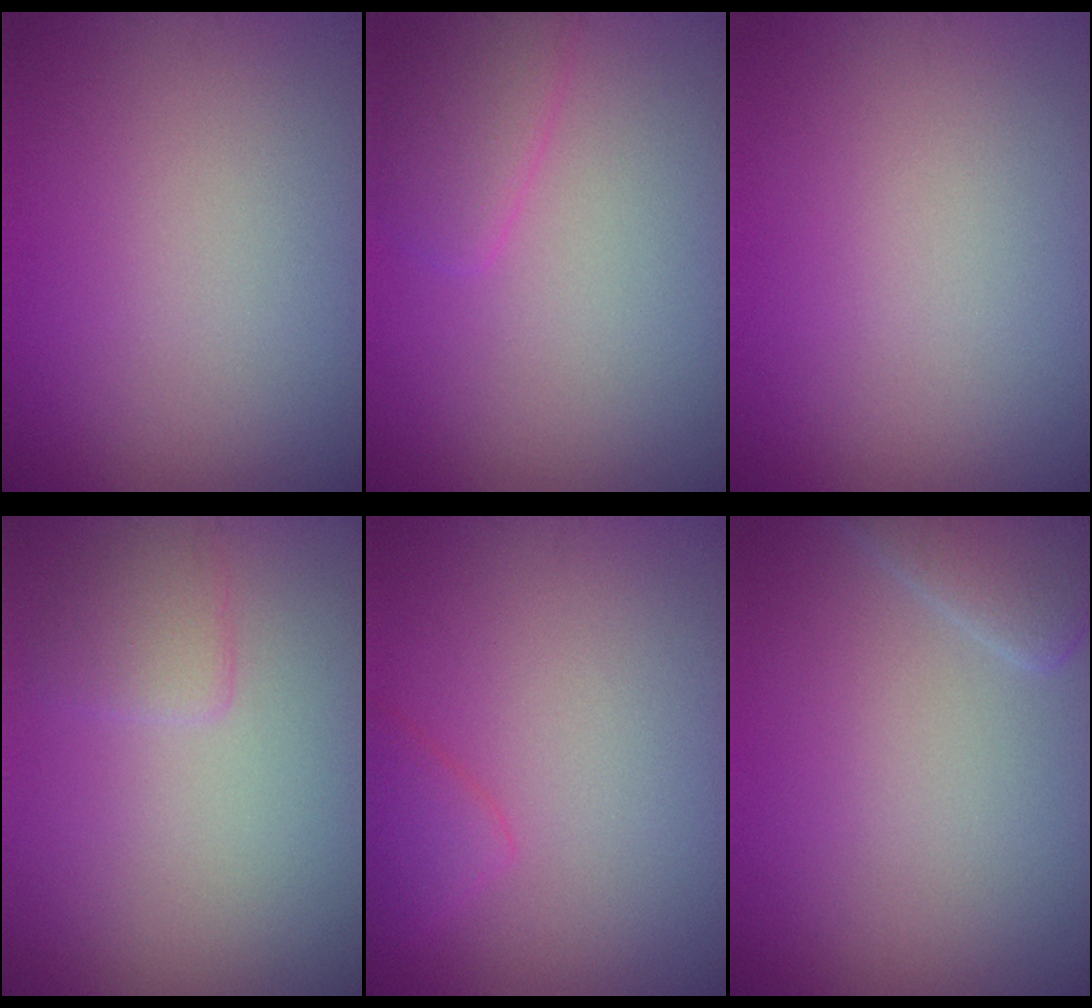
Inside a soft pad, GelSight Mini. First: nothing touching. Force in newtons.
{"total": 2.3, "press": 2.3, "slide": 0.2}
{"total": 0.0}
{"total": 1.6, "press": 1.6, "slide": 0.1}
{"total": 2.0, "press": 1.9, "slide": 0.0}
{"total": 2.6, "press": 2.5, "slide": 0.3}